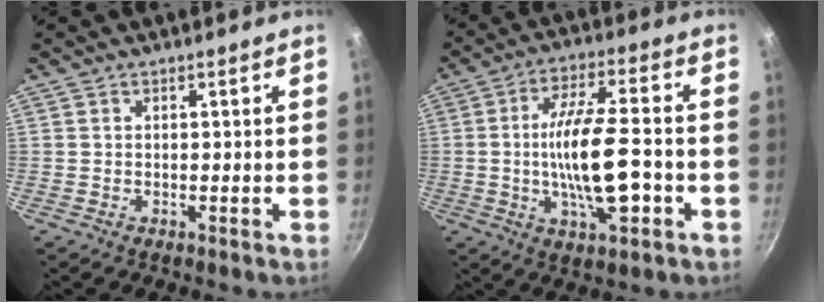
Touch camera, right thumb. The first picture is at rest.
{"total": 14.6, "force": [-2.7, 4.6, 13.5], "torque": [-0.232, 0.018, -0.051]}